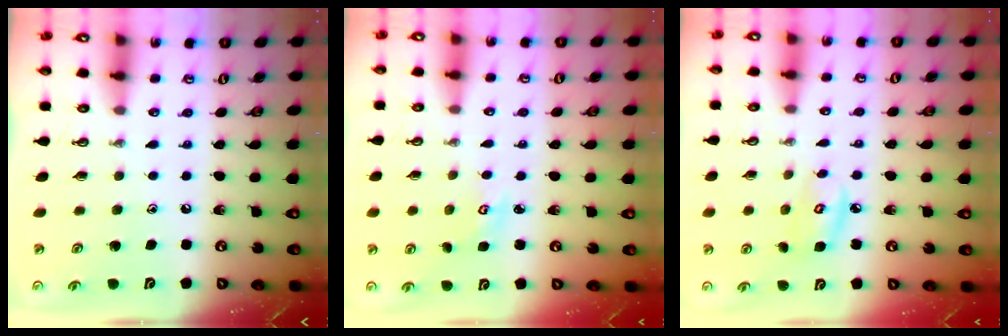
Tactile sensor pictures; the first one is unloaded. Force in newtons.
{"total": 2.8, "press": 2.8, "slide": 0.3}
{"total": 5.5, "press": 5.5, "slide": 0.4}